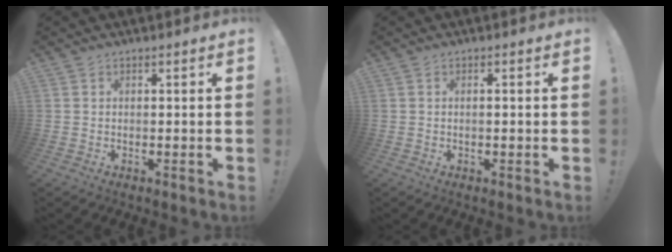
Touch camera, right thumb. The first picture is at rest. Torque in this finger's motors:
{"motor_torque": [-0.08, -0.26, -0.07, 0.14, -0.02]}